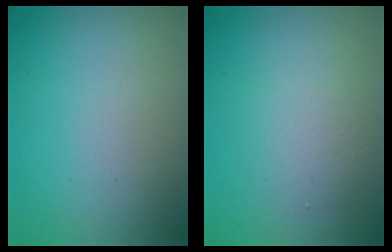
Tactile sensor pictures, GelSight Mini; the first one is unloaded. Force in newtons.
{"total": 2.9, "press": 2.8, "slide": 0.3}